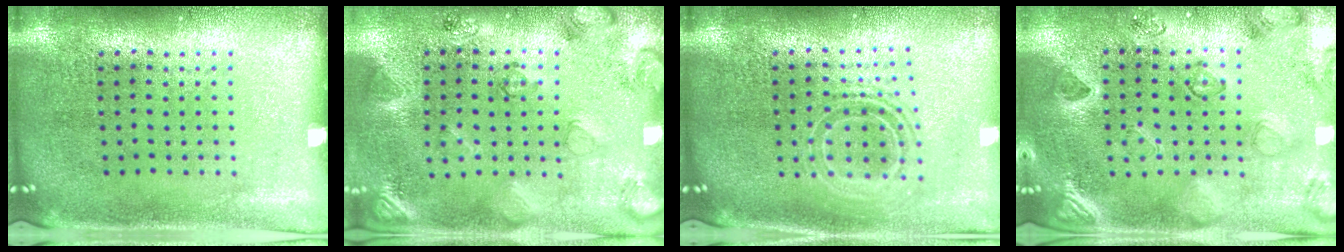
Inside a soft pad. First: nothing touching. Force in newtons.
{"total": 2.3, "press": 1.8, "slide": 1.4}
{"total": 1.7, "press": 1.3, "slide": 1.0}
{"total": 2.3, "press": 2.1, "slide": 0.9}